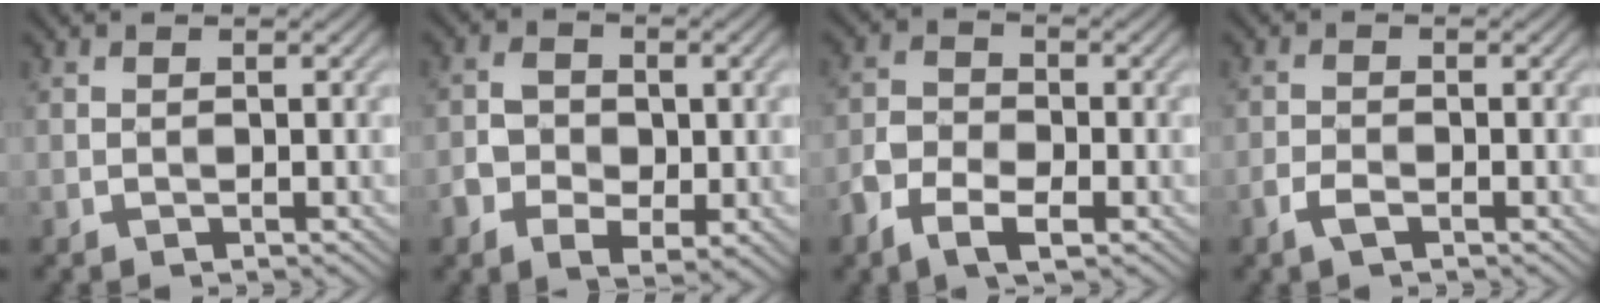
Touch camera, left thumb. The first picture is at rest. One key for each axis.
{"total": 6.8, "fx": -2.2, "fy": 4.4, "fz": 4.6, "tx": -0.093, "ty": -0.018, "tz": -0.029}
{"total": 6.2, "fx": -3.6, "fy": 3.3, "fz": 3.9, "tx": -0.082, "ty": -0.007, "tz": -0.073}
{"total": 2.0, "fx": -1.3, "fy": 0.8, "fz": 1.4, "tx": -0.034, "ty": -0.002, "tz": -0.030}